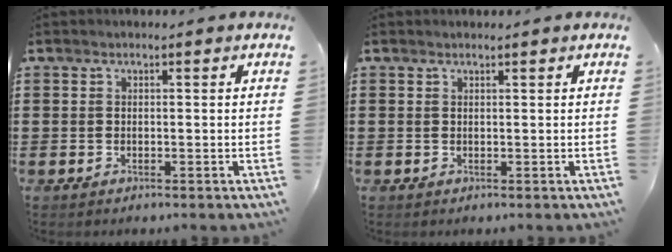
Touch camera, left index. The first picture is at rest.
{"total": 0.5, "force": [0.5, 0.2, 0.0], "torque": [-0.002, 0.000, 0.011]}